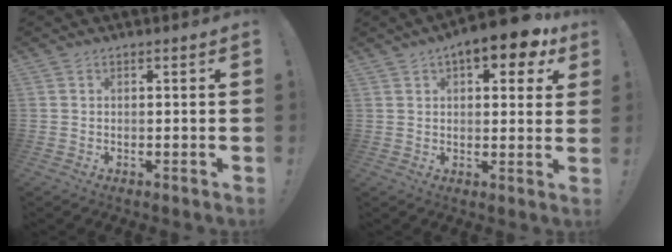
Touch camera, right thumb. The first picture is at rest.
{"total": 10.9, "force": [6.5, 3.7, 7.8], "torque": [-0.096, -0.036, 0.104]}